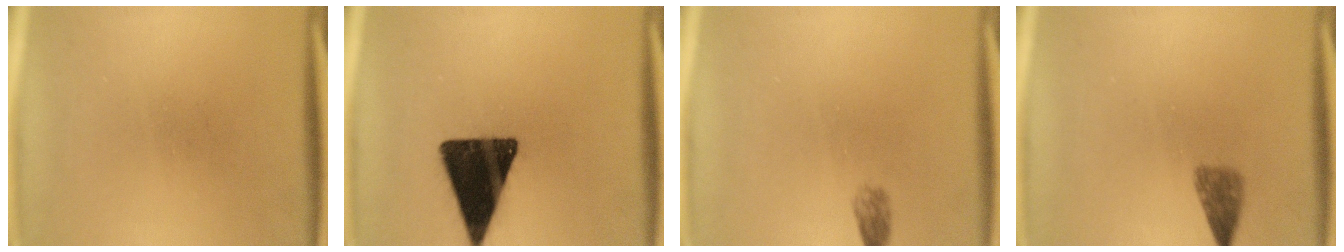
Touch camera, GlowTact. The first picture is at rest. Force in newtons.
{"total": 16.9}
{"total": 1.5}
{"total": 2.4}